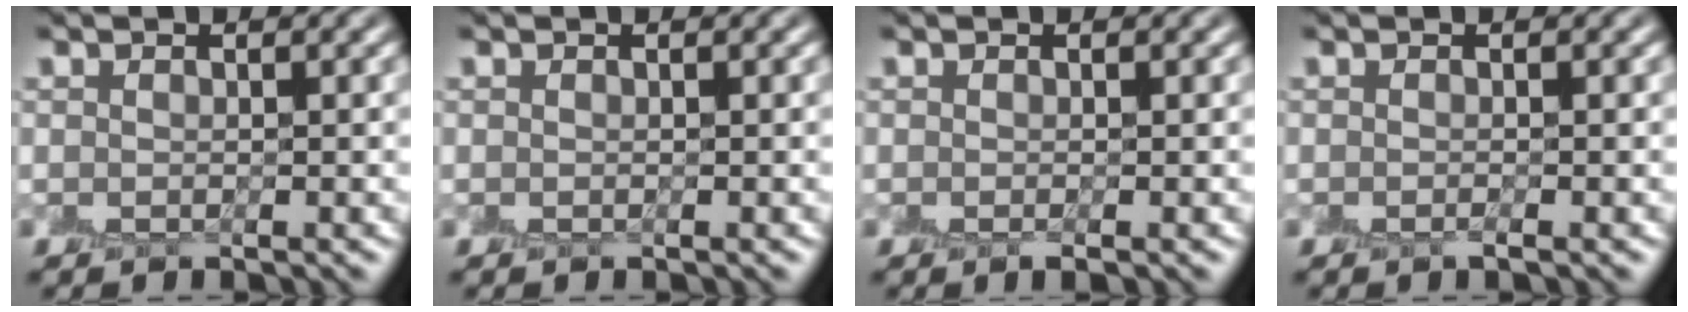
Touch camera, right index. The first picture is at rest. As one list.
[{"total": 0.0}, {"total": 0.8, "force": [-0.2, 0.1, 0.8], "torque": [-0.009, -0.001, -0.002]}, {"total": 0.6, "force": [-0.3, 0.1, 0.5], "torque": [-0.005, 0.000, -0.008]}]